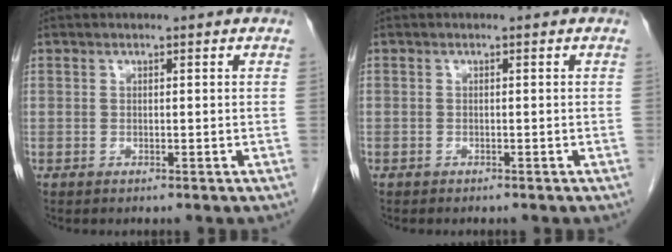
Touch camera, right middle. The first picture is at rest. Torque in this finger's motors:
{"motor_torque": [0.15, -0.16, 0.01, -0.08]}